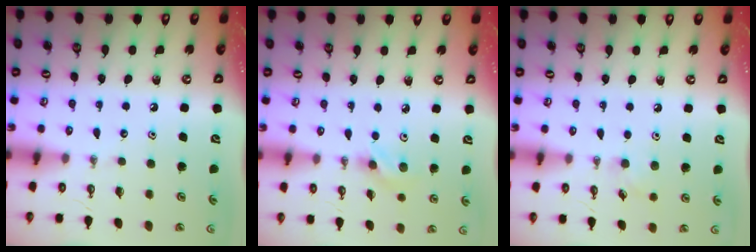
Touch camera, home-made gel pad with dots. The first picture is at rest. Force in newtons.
{"total": 8.5, "press": 6.6, "slide": 5.3}
{"total": 5.7, "press": 5.6, "slide": 1.5}